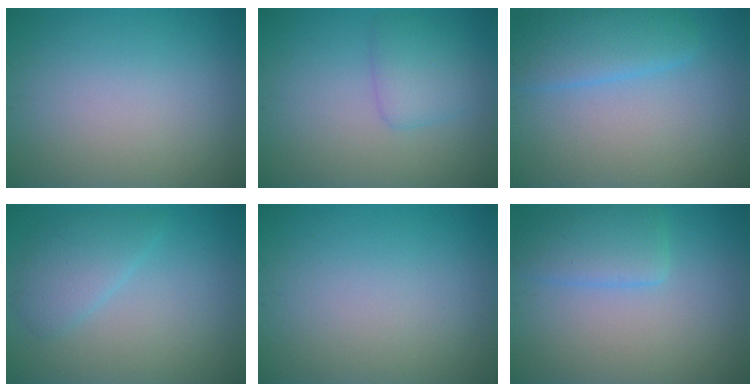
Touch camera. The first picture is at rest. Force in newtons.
{"total": 2.5, "press": 2.5, "slide": 0.1}
{"total": 2.7, "press": 2.7, "slide": 0.0}
{"total": 2.7, "press": 2.7, "slide": 0.1}
{"total": 0.0}
{"total": 3.2, "press": 3.2, "slide": 0.2}